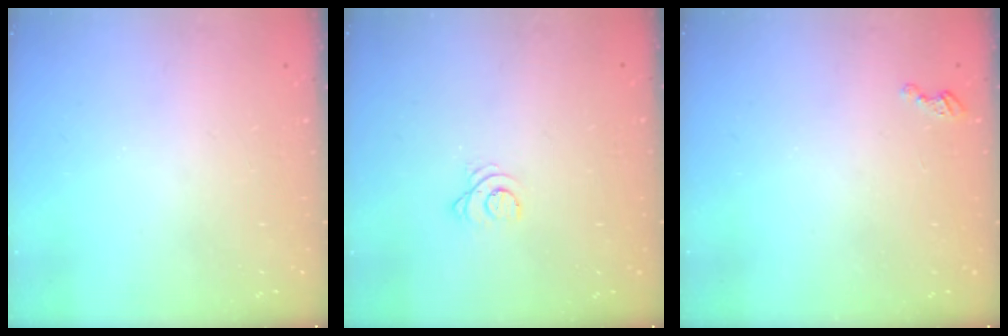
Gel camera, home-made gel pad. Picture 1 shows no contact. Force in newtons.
{"total": 2.3, "press": 2.3, "slide": 0.3}
{"total": 2.8, "press": 2.8, "slide": 0.4}